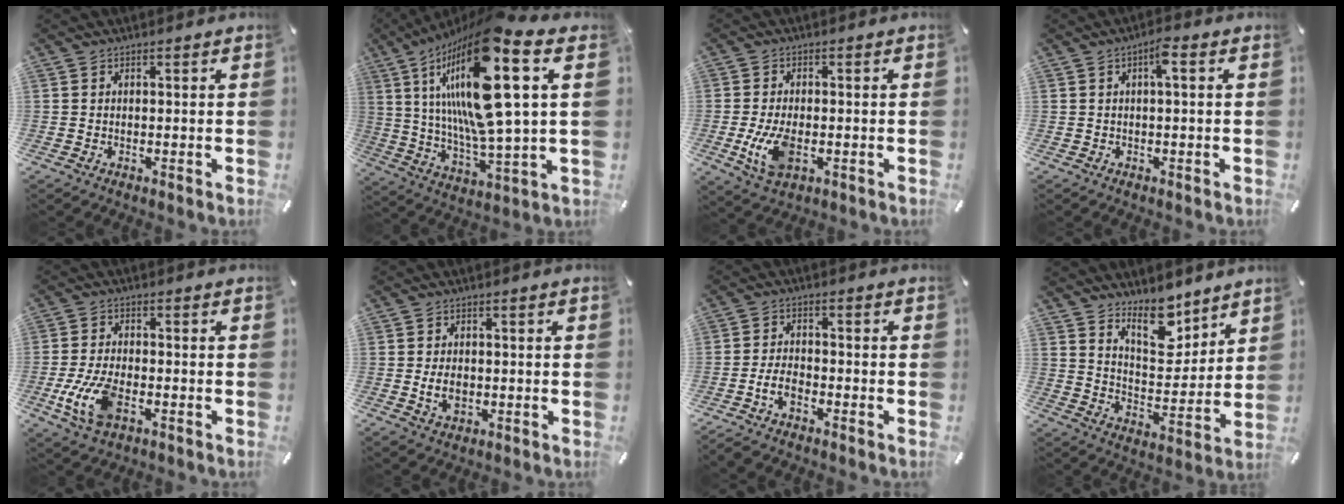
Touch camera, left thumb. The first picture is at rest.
{"total": 24.2, "force": [9.1, 5.1, 21.8], "torque": [-0.442, -0.062, 0.135]}
{"total": 8.0, "force": [-1.7, 4.5, 6.4], "torque": [-0.142, -0.010, -0.033]}
{"total": 3.3, "force": [0.5, 0.6, 3.2], "torque": [-0.056, 0.004, 0.003]}
{"total": 10.7, "force": [-3.4, 5.8, 8.3], "torque": [-0.187, -0.005, -0.060]}
{"total": 4.7, "force": [-0.9, 3.2, 3.3], "torque": [-0.071, -0.004, -0.021]}
{"total": 5.2, "force": [-2.9, 2.6, 3.5], "torque": [-0.084, 0.007, -0.058]}
{"total": 11.9, "force": [9.6, 5.1, 4.7], "torque": [-0.062, -0.074, 0.173]}